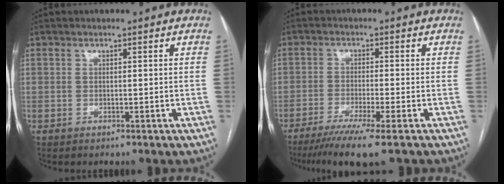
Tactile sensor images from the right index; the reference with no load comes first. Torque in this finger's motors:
{"motor_torque": [1.49, -0.63, 0.11, 0.04]}